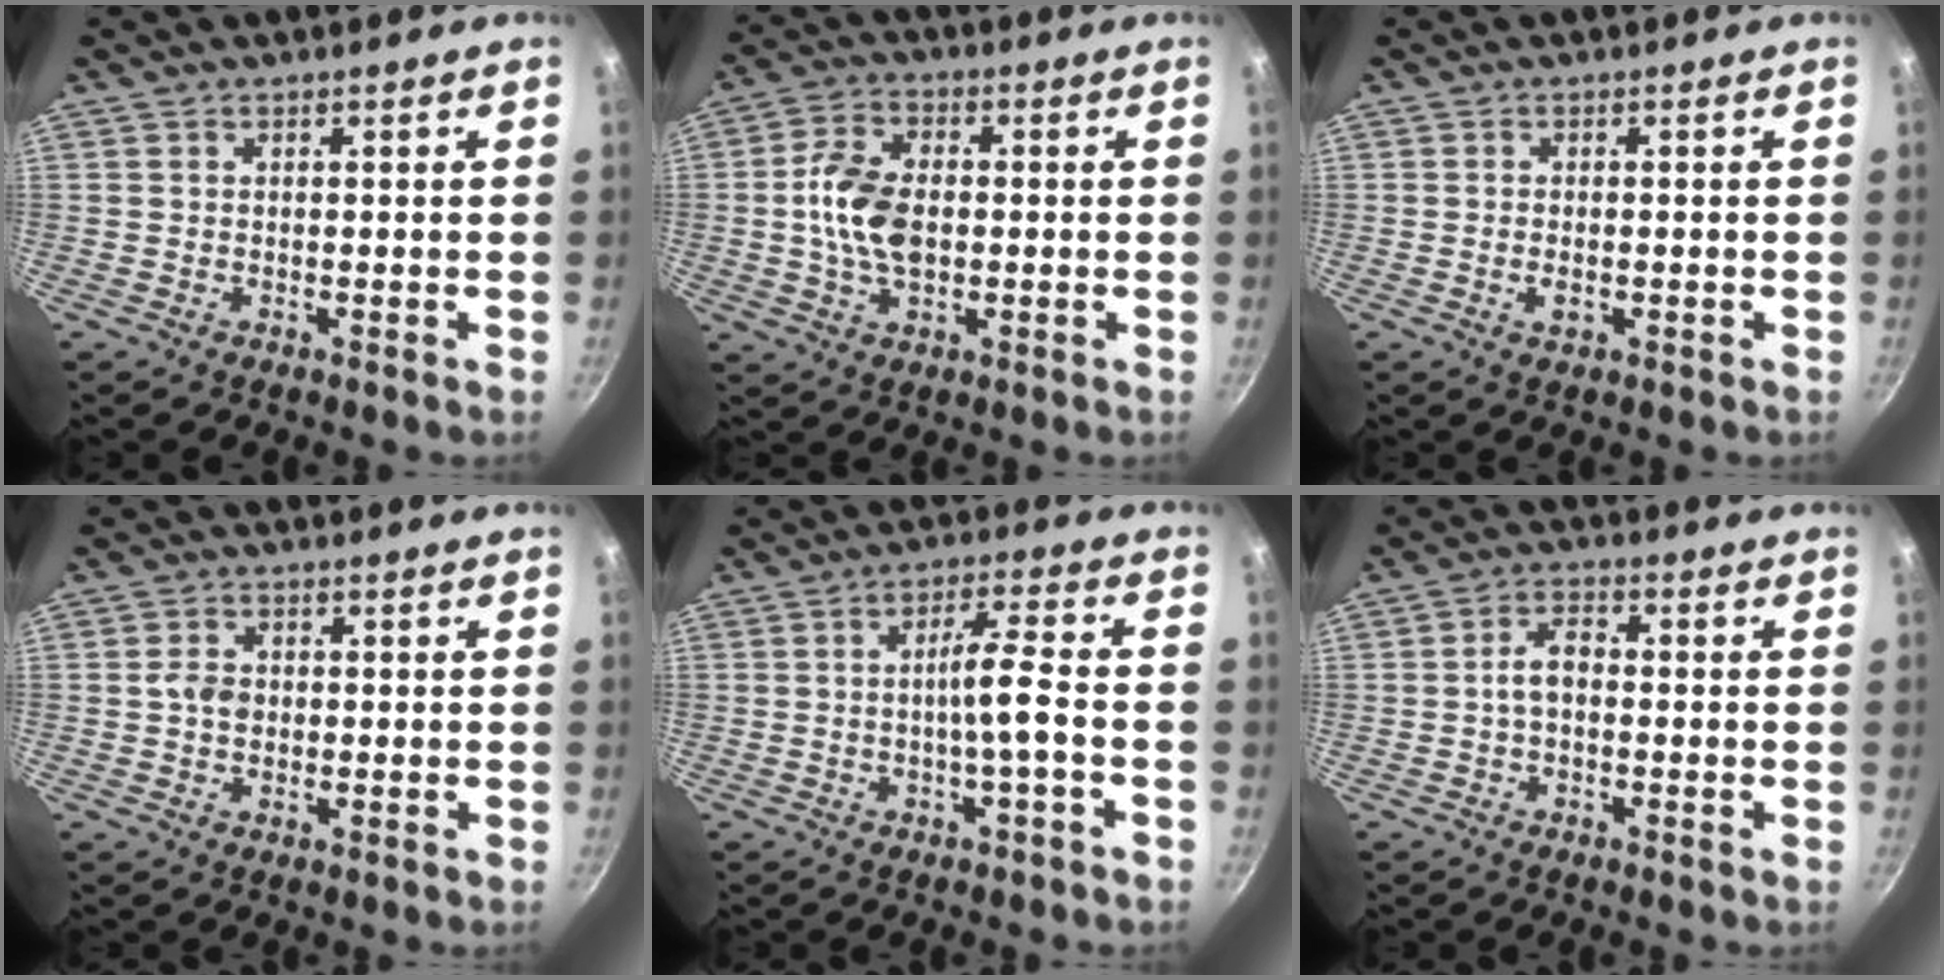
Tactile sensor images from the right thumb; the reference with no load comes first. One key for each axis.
{"total": 10.1, "fx": -0.3, "fy": 6.4, "fz": 7.8, "tx": -0.137, "ty": 0.015, "tz": -0.012}
{"total": 2.0, "fx": -0.5, "fy": 1.1, "fz": 1.6, "tx": -0.032, "ty": 0.000, "tz": -0.010}
{"total": 3.3, "fx": -0.1, "fy": 2.6, "fz": 2.1, "tx": -0.033, "ty": 0.007, "tz": -0.007}
{"total": 6.2, "fx": -1.7, "fy": 0.5, "fz": 6.0, "tx": -0.109, "ty": 0.025, "tz": -0.029}
{"total": 4.4, "fx": -0.6, "fy": 2.6, "fz": 3.5, "tx": -0.058, "ty": 0.022, "tz": -0.015}